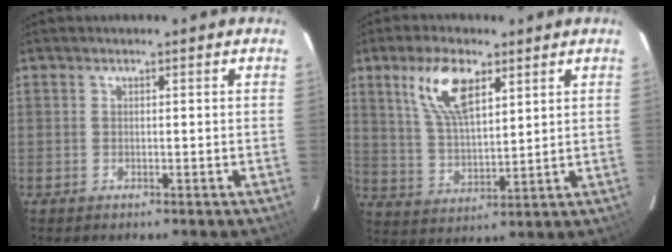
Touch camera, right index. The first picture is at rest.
{"total": 10.7, "force": [5.5, 4.4, 8.1], "torque": [-0.157, 0.012, 0.113]}